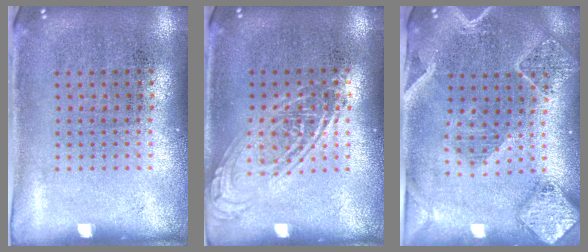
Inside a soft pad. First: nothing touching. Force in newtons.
{"total": 1.5, "press": 1.5, "slide": 0.1}
{"total": 2.4, "press": 2.2, "slide": 1.0}